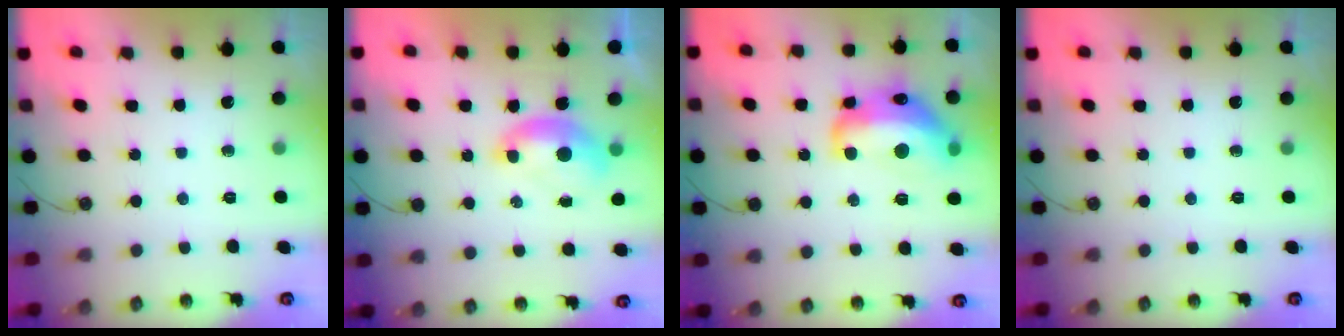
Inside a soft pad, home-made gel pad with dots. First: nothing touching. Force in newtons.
{"total": 1.7, "press": 1.6, "slide": 0.6}
{"total": 11.0, "press": 10.9, "slide": 1.1}
{"total": 0.0}